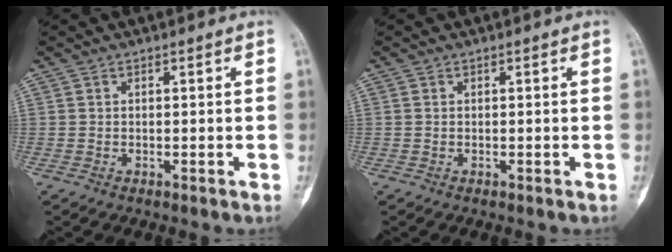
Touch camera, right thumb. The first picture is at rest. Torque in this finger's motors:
{"motor_torque": [-0.32, -0.06, -0.12, 0.07, 0.02]}